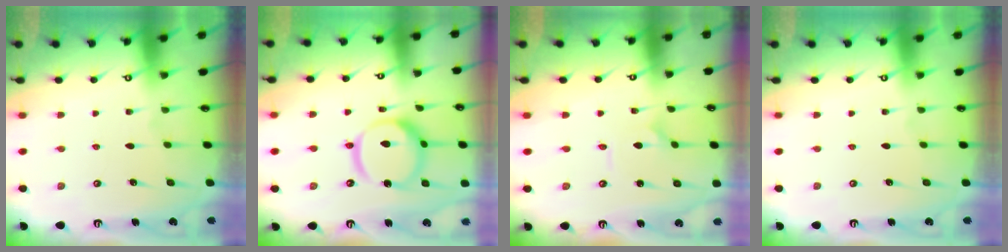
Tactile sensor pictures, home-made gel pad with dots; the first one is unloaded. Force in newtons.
{"total": 15.8, "press": 15.6, "slide": 2.0}
{"total": 1.0, "press": 1.0, "slide": 0.0}
{"total": 0.0}